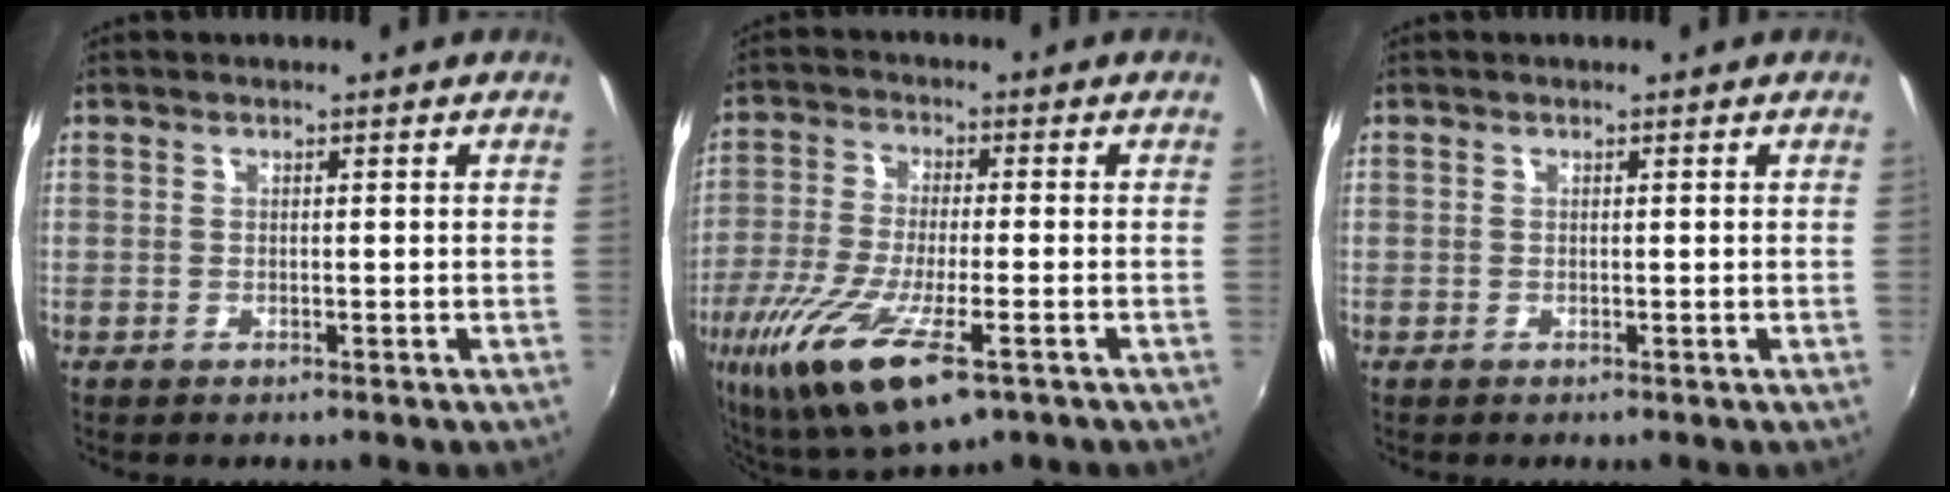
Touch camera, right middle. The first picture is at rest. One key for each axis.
{"total": 17.2, "fx": -8.2, "fy": 5.3, "fz": 14.2, "tx": -0.301, "ty": -0.059, "tz": -0.146}
{"total": 0.0}